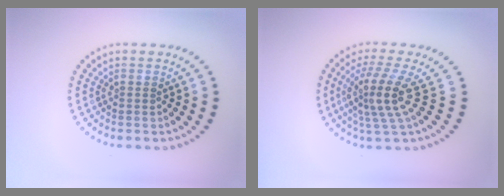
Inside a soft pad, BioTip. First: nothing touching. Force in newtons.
{"total": 4.2, "press": 3.1, "slide": 2.8}